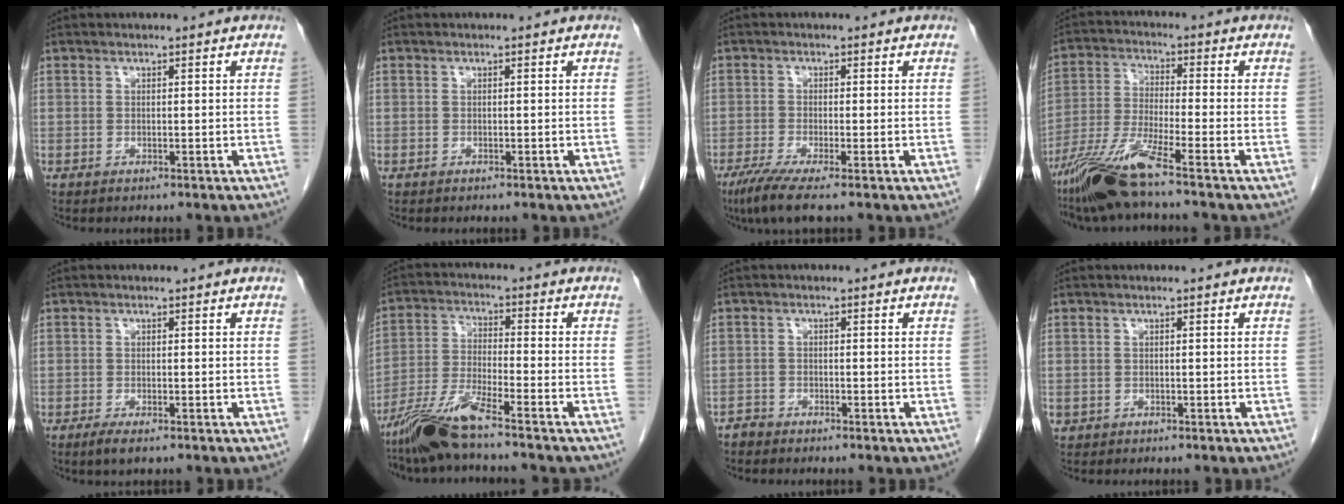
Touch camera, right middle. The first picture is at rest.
{"total": 0.0}
{"total": 5.0, "force": [-3.3, 0.0, 3.7], "torque": [-0.069, -0.015, -0.064]}
{"total": 9.9, "force": [-7.2, -0.9, 6.7], "torque": [-0.144, -0.028, -0.139]}
{"total": 2.2, "force": [-1.4, 0.5, 1.6], "torque": [-0.032, -0.005, -0.023]}
{"total": 9.7, "force": [-7.8, 0.2, 5.8], "torque": [-0.124, -0.020, -0.148]}
{"total": 1.4, "force": [-1.3, 0.4, -0.3], "torque": [0.007, 0.001, -0.026]}
{"total": 0.8, "force": [-0.3, 0.7, 0.1], "torque": [-0.007, 0.004, -0.002]}